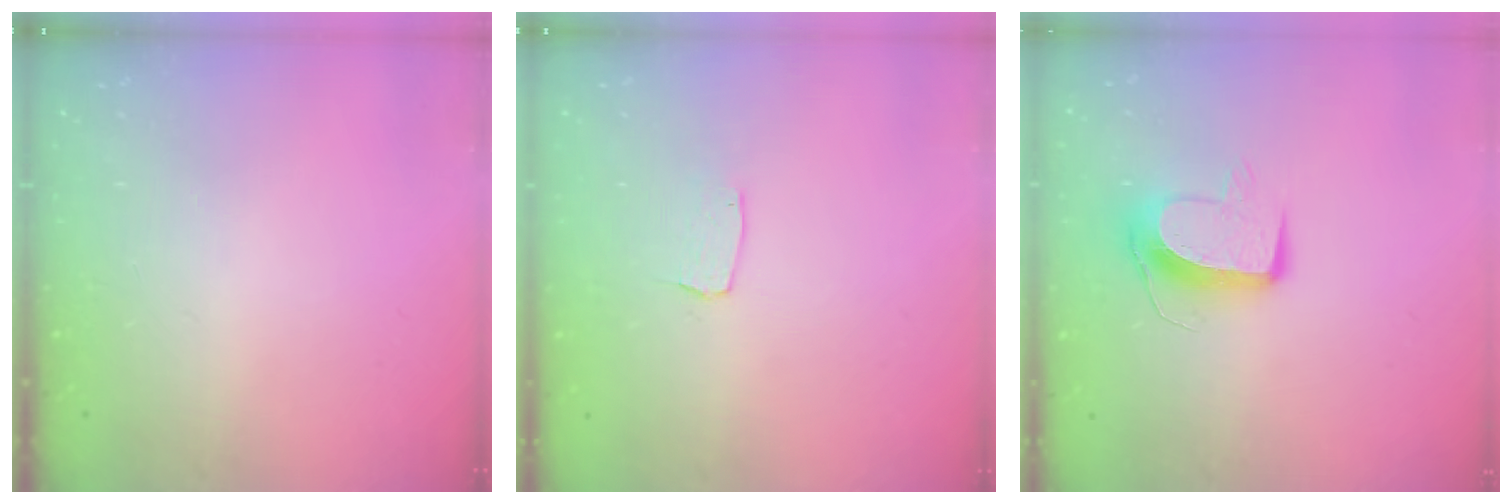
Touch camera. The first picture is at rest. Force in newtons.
{"total": 3.6, "press": 3.6, "slide": 0.3}
{"total": 10.3, "press": 10.3, "slide": 0.7}